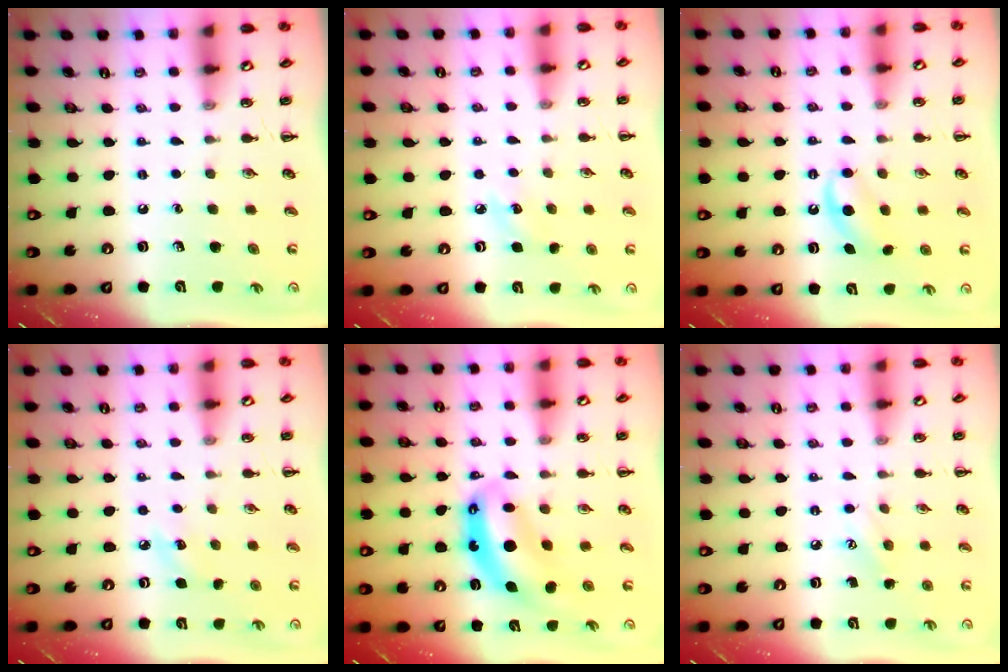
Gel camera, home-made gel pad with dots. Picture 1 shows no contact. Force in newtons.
{"total": 5.0, "press": 4.8, "slide": 1.5}
{"total": 5.5, "press": 5.3, "slide": 1.6}
{"total": 5.0, "press": 4.8, "slide": 1.5}
{"total": 8.6, "press": 8.3, "slide": 2.2}
{"total": 5.6, "press": 5.4, "slide": 1.5}